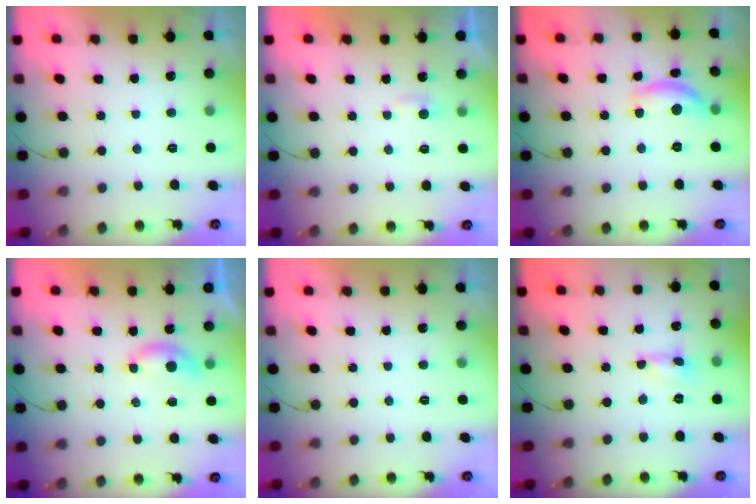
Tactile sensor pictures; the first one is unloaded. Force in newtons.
{"total": 2.3, "press": 2.3, "slide": 0.2}
{"total": 11.6, "press": 11.5, "slide": 0.7}
{"total": 3.6, "press": 3.6, "slide": 0.5}
{"total": 0.0}
{"total": 0.0}